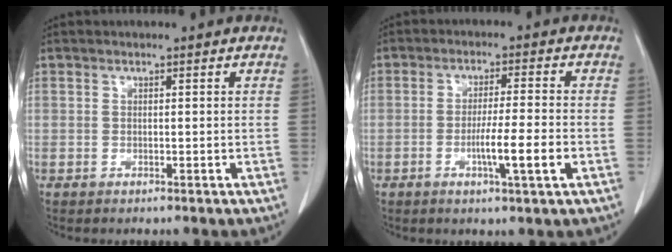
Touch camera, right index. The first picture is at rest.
{"total": 6.8, "force": [-2.2, -0.4, 6.4], "torque": [-0.107, -0.009, -0.037]}